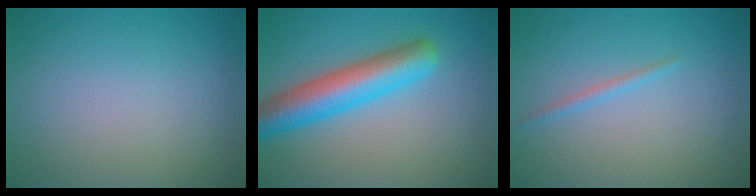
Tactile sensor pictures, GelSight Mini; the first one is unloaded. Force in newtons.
{"total": 6.3, "press": 6.2, "slide": 0.3}
{"total": 0.5, "press": 0.5, "slide": 0.1}